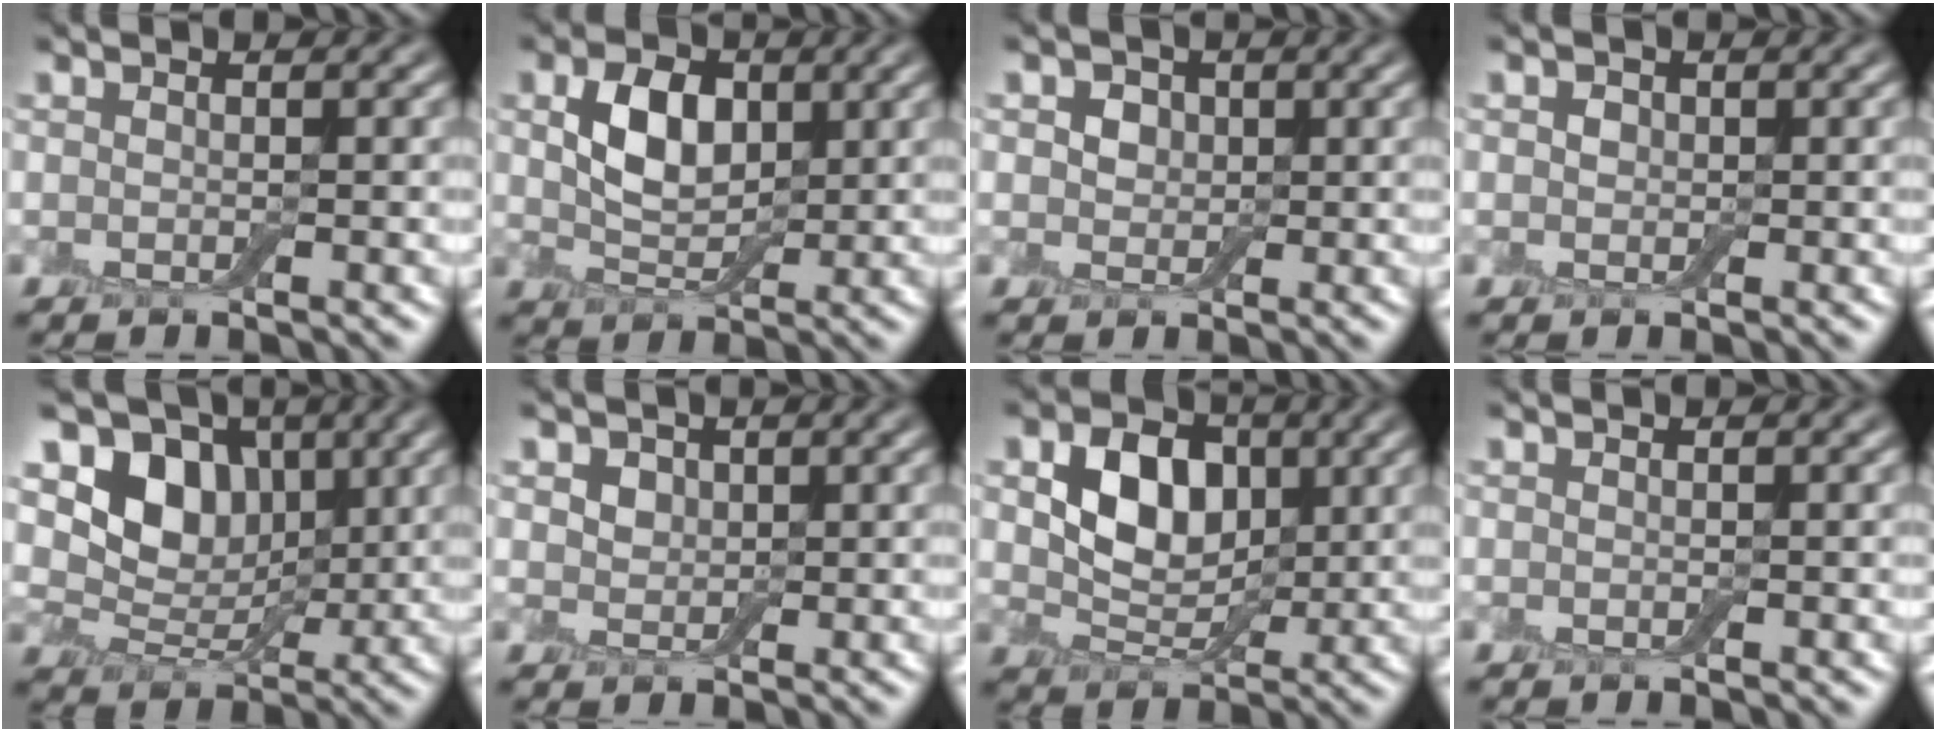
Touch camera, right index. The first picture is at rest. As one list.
[{"total": 4.6, "force": [1.3, 3.1, 3.2], "torque": [-0.066, 0.004, 0.022]}, {"total": 3.1, "force": [1.3, 2.4, 1.5], "torque": [-0.026, 0.013, 0.005]}, {"total": 1.0, "force": [0.2, 0.9, 0.4], "torque": [-0.005, 0.002, -0.002]}, {"total": 6.4, "force": [2.1, 5.0, 3.4], "torque": [-0.050, -0.008, 0.024]}, {"total": 2.5, "force": [1.3, 1.8, 1.1], "torque": [-0.026, 0.010, 0.018]}, {"total": 5.7, "force": [1.3, 4.2, 3.6], "torque": [-0.071, -0.001, 0.016]}, {"total": 0.0}]